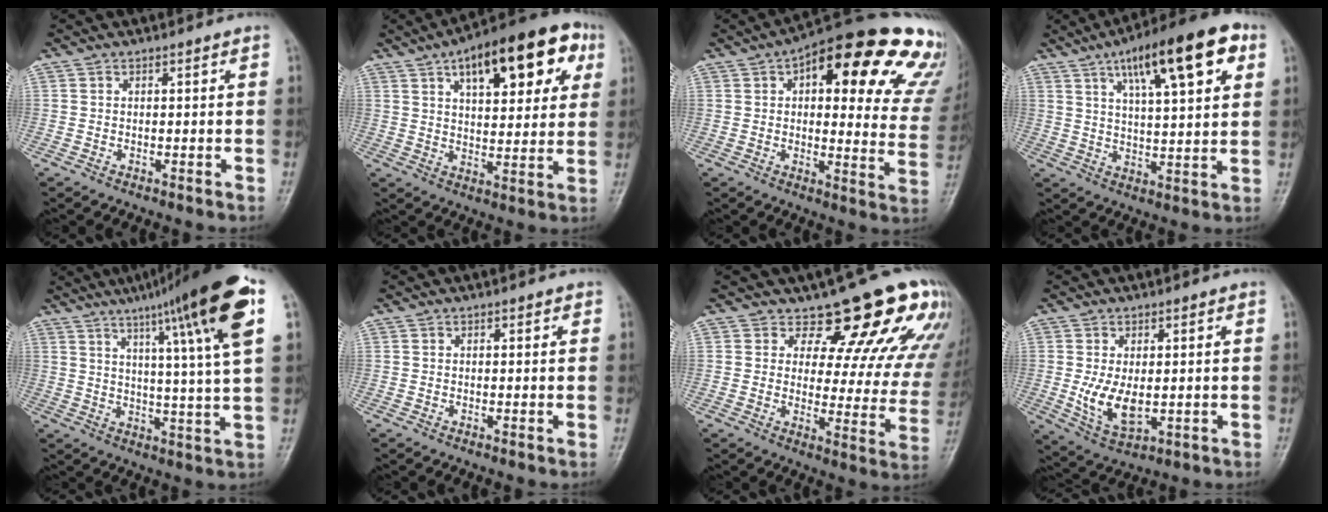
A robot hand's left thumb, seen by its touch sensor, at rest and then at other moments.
{"total": 20.2, "force": [8.8, 8.9, 15.9], "torque": [-0.192, 0.002, 0.125]}
{"total": 25.8, "force": [14.0, 9.8, 19.3], "torque": [-0.206, -0.015, 0.160]}
{"total": 18.1, "force": [8.4, 5.4, 15.0], "torque": [-0.205, -0.009, 0.126]}
{"total": 19.8, "force": [9.9, 1.1, 17.2], "torque": [-0.245, -0.016, 0.136]}
{"total": 0.8, "force": [0.4, 0.5, 0.4], "torque": [0.004, 0.000, 0.001]}
{"total": 17.5, "force": [13.2, 7.6, 8.6], "torque": [-0.047, -0.077, 0.147]}
{"total": 7.5, "force": [-0.1, 4.3, 6.1], "torque": [-0.105, -0.019, 0.009]}